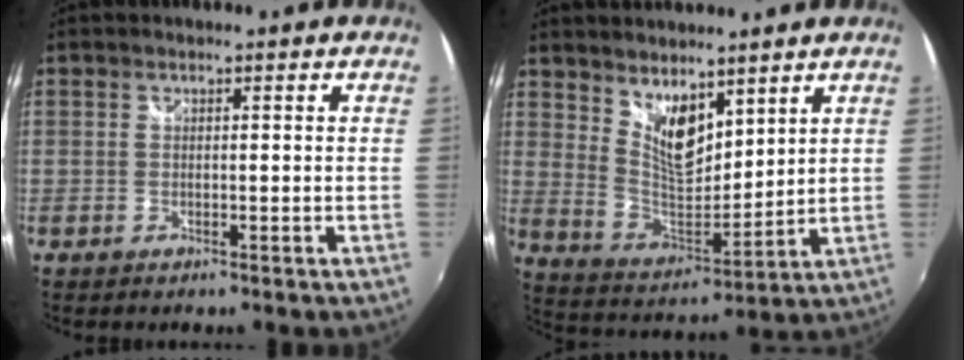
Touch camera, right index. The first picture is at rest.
{"total": 9.6, "force": [6.1, 4.3, 6.1], "torque": [-0.101, -0.010, 0.120]}